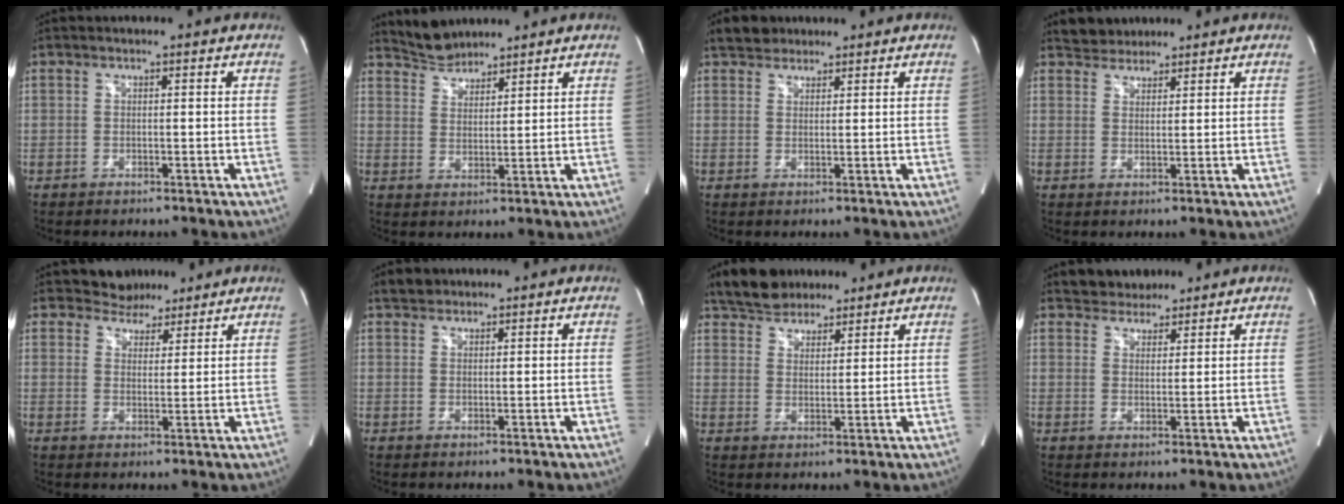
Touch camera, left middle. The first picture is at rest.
{"total": 4.6, "force": [4.5, 1.1, -0.1], "torque": [-0.003, 0.013, 0.089]}
{"total": 3.3, "force": [2.6, 1.9, 0.5], "torque": [-0.013, 0.019, 0.044]}
{"total": 3.4, "force": [3.0, 1.6, 0.1], "torque": [-0.003, 0.016, 0.050]}
{"total": 4.7, "force": [4.1, 2.3, 0.0], "torque": [0.002, 0.005, 0.060]}
{"total": 1.9, "force": [1.5, 1.1, 0.1], "torque": [-0.003, 0.011, 0.024]}
{"total": 8.0, "force": [6.8, 3.4, 2.4], "torque": [-0.038, 0.020, 0.121]}
{"total": 4.5, "force": [3.9, 2.1, 0.6], "torque": [-0.006, 0.013, 0.064]}